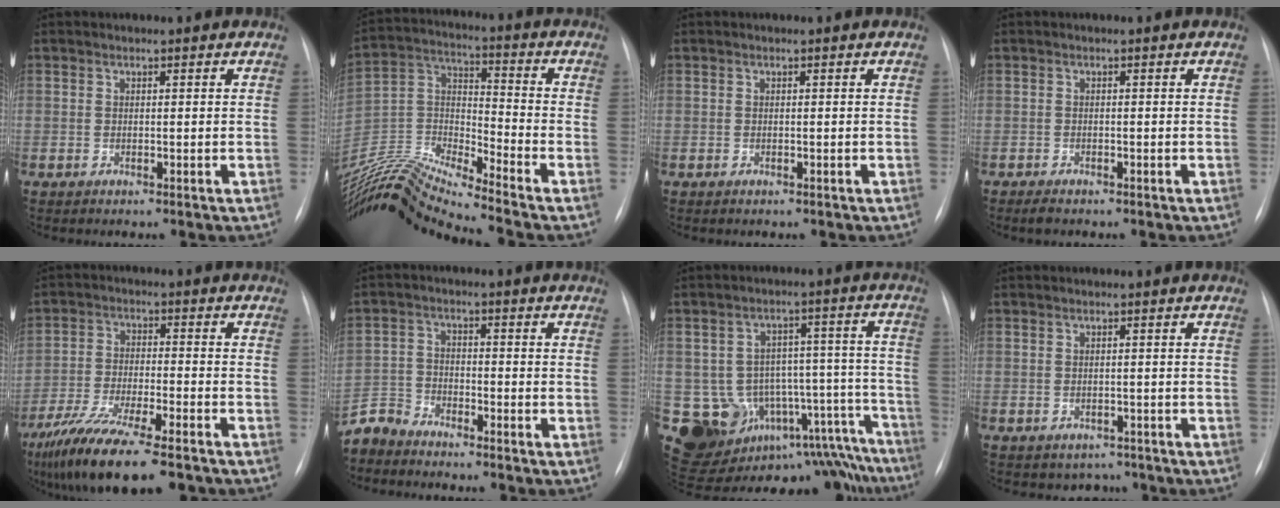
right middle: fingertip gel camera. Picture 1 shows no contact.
{"total": 17.6, "force": [-16.5, -1.6, 6.1], "torque": [-0.124, 0.016, -0.308]}
{"total": 0.0}
{"total": 1.5, "force": [-1.2, 0.6, 0.7], "torque": [-0.021, -0.004, -0.017]}
{"total": 15.0, "force": [-11.2, 2.5, 9.8], "torque": [-0.186, -0.040, -0.189]}
{"total": 4.6, "force": [-4.5, 1.1, -0.2], "torque": [0.002, -0.009, -0.091]}
{"total": 18.6, "force": [-13.1, 10.9, 7.6], "torque": [-0.076, 0.084, -0.155]}
{"total": 3.1, "force": [-2.4, 2.0, 0.3], "torque": [0.001, 0.011, -0.026]}